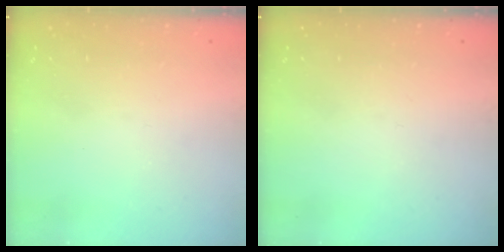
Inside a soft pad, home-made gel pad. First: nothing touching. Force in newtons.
{"total": 0.0}